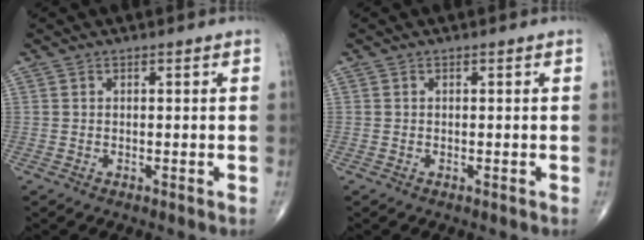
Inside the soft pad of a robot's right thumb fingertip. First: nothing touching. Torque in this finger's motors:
{"motor_torque": [-0.17, 0.10, 0.14, 0.23, 0.07]}